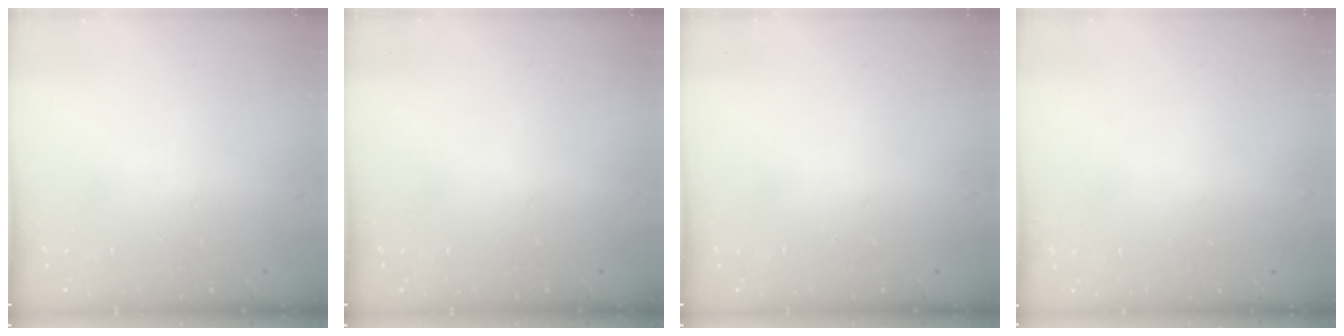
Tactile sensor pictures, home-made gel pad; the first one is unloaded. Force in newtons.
{"total": 0.0}
{"total": 0.0}
{"total": 0.0}